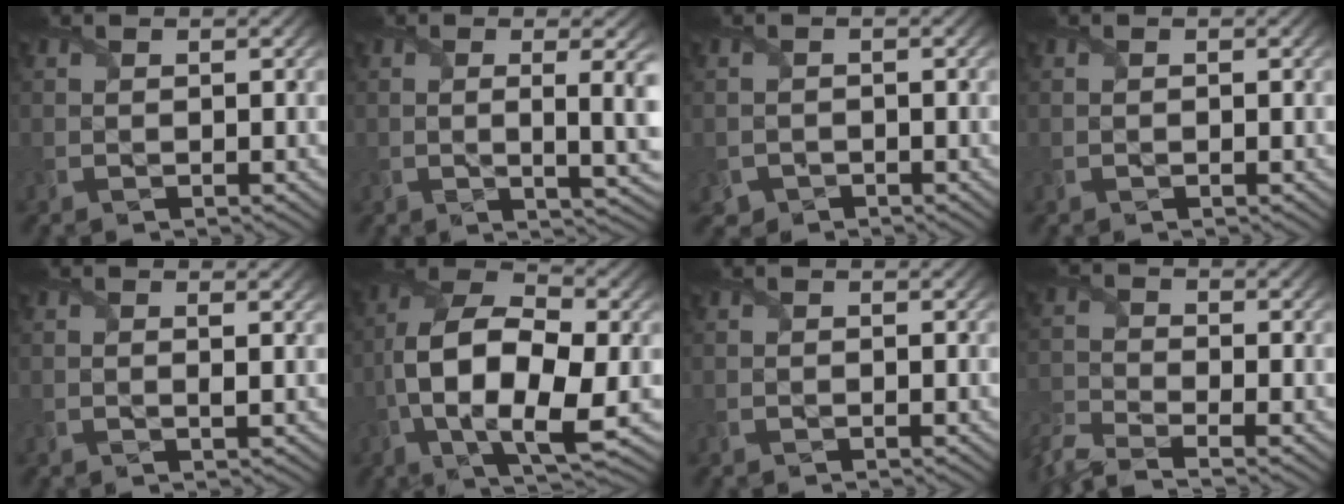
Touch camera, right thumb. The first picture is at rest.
{"total": 6.9, "force": [0.2, 2.2, 6.6], "torque": [-0.081, 0.004, 0.003]}
{"total": 1.5, "force": [-1.0, 1.1, 0.1], "torque": [0.000, -0.005, -0.021]}
{"total": 0.0}
{"total": 1.1, "force": [0.3, 0.0, 1.1], "torque": [-0.025, 0.002, 0.002]}
{"total": 13.5, "force": [-2.5, 6.5, 11.6], "torque": [-0.236, -0.009, -0.050]}
{"total": 0.0}
{"total": 5.7, "force": [-4.7, 1.4, 2.8], "torque": [-0.072, -0.017, -0.105]}